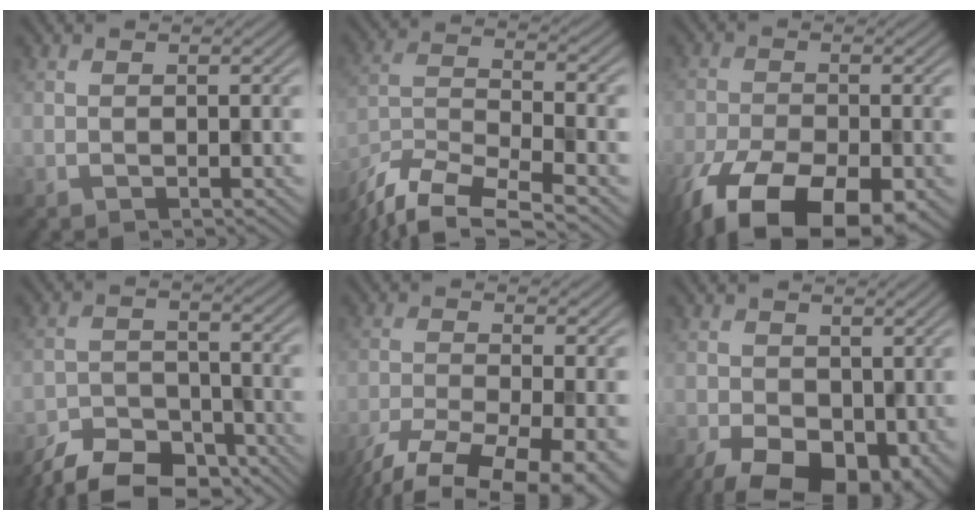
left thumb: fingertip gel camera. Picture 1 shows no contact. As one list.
[{"total": 11.6, "force": [-9.4, 2.9, 6.1], "torque": [-0.138, -0.017, -0.177]}, {"total": 15.7, "force": [-9.6, 7.3, 10.1], "torque": [-0.202, -0.059, -0.144]}, {"total": 9.0, "force": [-7.9, 3.4, 2.8], "torque": [-0.052, -0.018, -0.136]}, {"total": 12.7, "force": [-8.5, 4.1, 8.5], "torque": [-0.176, -0.045, -0.115]}, {"total": 10.4, "force": [-3.2, 6.6, 7.4], "torque": [-0.133, -0.031, -0.038]}]